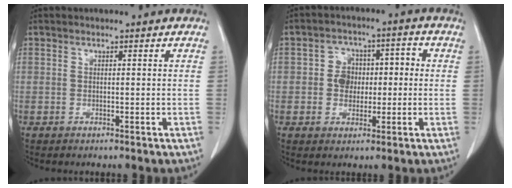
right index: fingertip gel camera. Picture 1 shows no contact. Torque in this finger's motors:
{"motor_torque": [0.06, 0.09, 0.11, 0.02]}